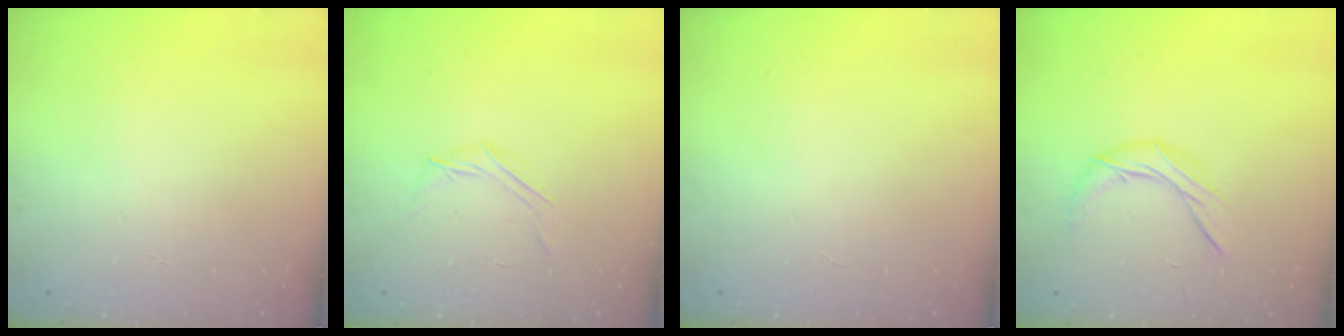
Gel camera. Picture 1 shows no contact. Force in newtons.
{"total": 3.9, "press": 3.7, "slide": 1.2}
{"total": 0.0}
{"total": 7.9, "press": 7.9, "slide": 0.4}